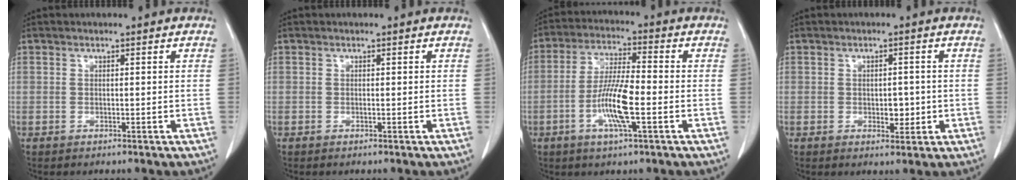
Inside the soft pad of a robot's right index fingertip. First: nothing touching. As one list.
[{"total": 0.0}, {"total": 9.3, "force": [-2.8, 1.1, 8.8], "torque": [-0.169, -0.005, -0.057]}, {"total": 2.8, "force": [-0.4, 1.7, 2.2], "torque": [-0.025, 0.001, -0.001]}]